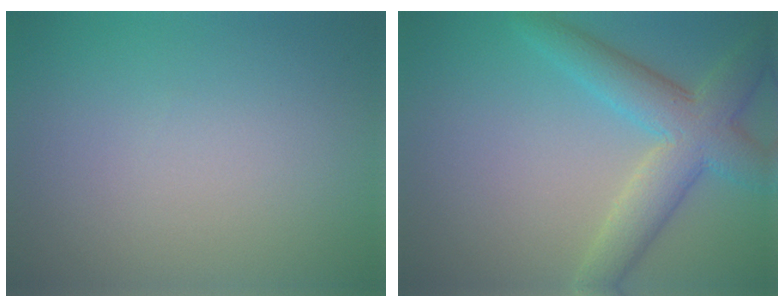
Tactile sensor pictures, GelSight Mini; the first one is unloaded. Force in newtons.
{"total": 6.2, "press": 6.2, "slide": 0.5}